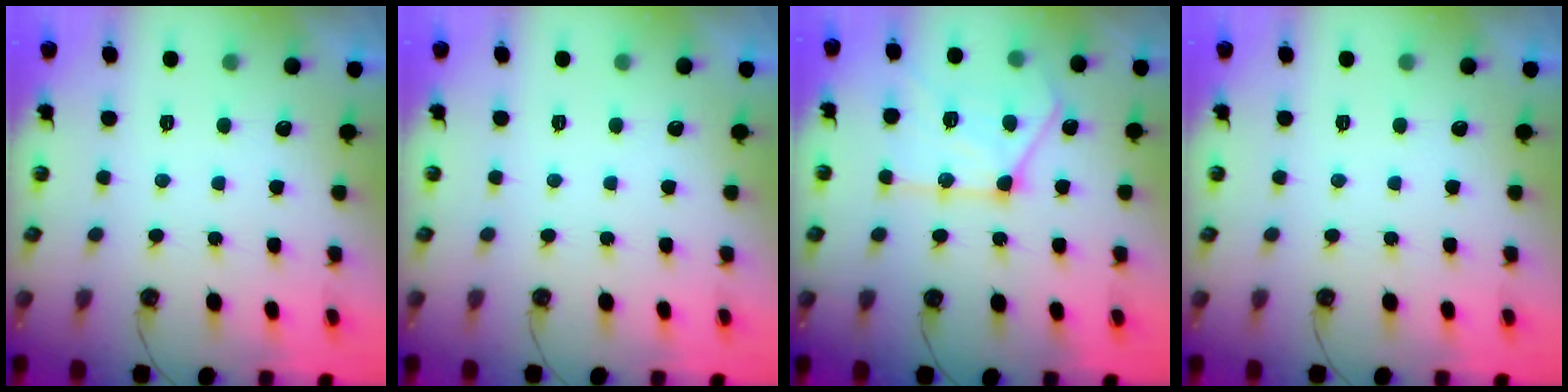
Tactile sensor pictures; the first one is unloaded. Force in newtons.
{"total": 0.0}
{"total": 17.8, "press": 17.8, "slide": 1.6}
{"total": 0.0}